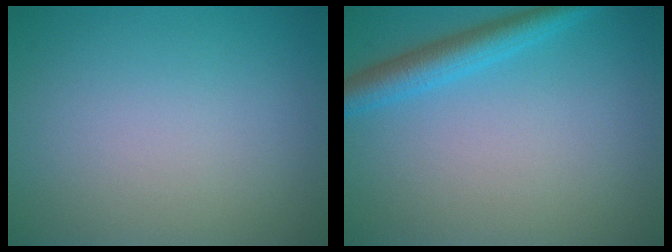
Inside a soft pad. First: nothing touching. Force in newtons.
{"total": 3.5, "press": 3.5, "slide": 0.2}